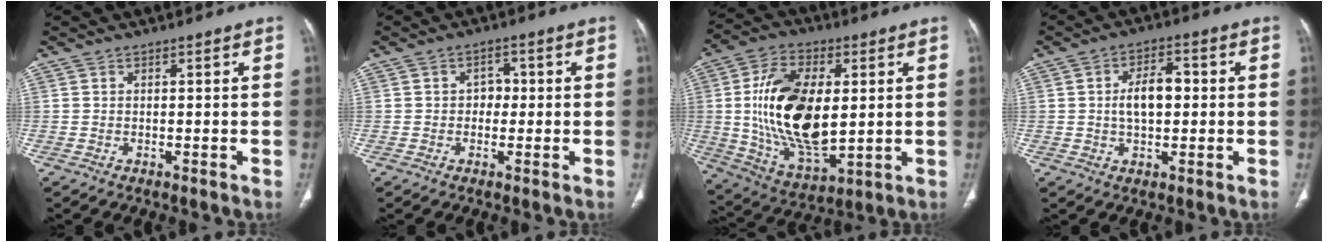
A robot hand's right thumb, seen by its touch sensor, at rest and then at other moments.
{"total": 3.0, "force": [0.0, 2.4, 1.7], "torque": [-0.006, 0.009, -0.007]}
{"total": 21.1, "force": [1.9, 11.3, 17.7], "torque": [-0.318, -0.014, 0.046]}
{"total": 7.1, "force": [0.3, 4.0, 5.9], "torque": [-0.091, 0.014, 0.002]}